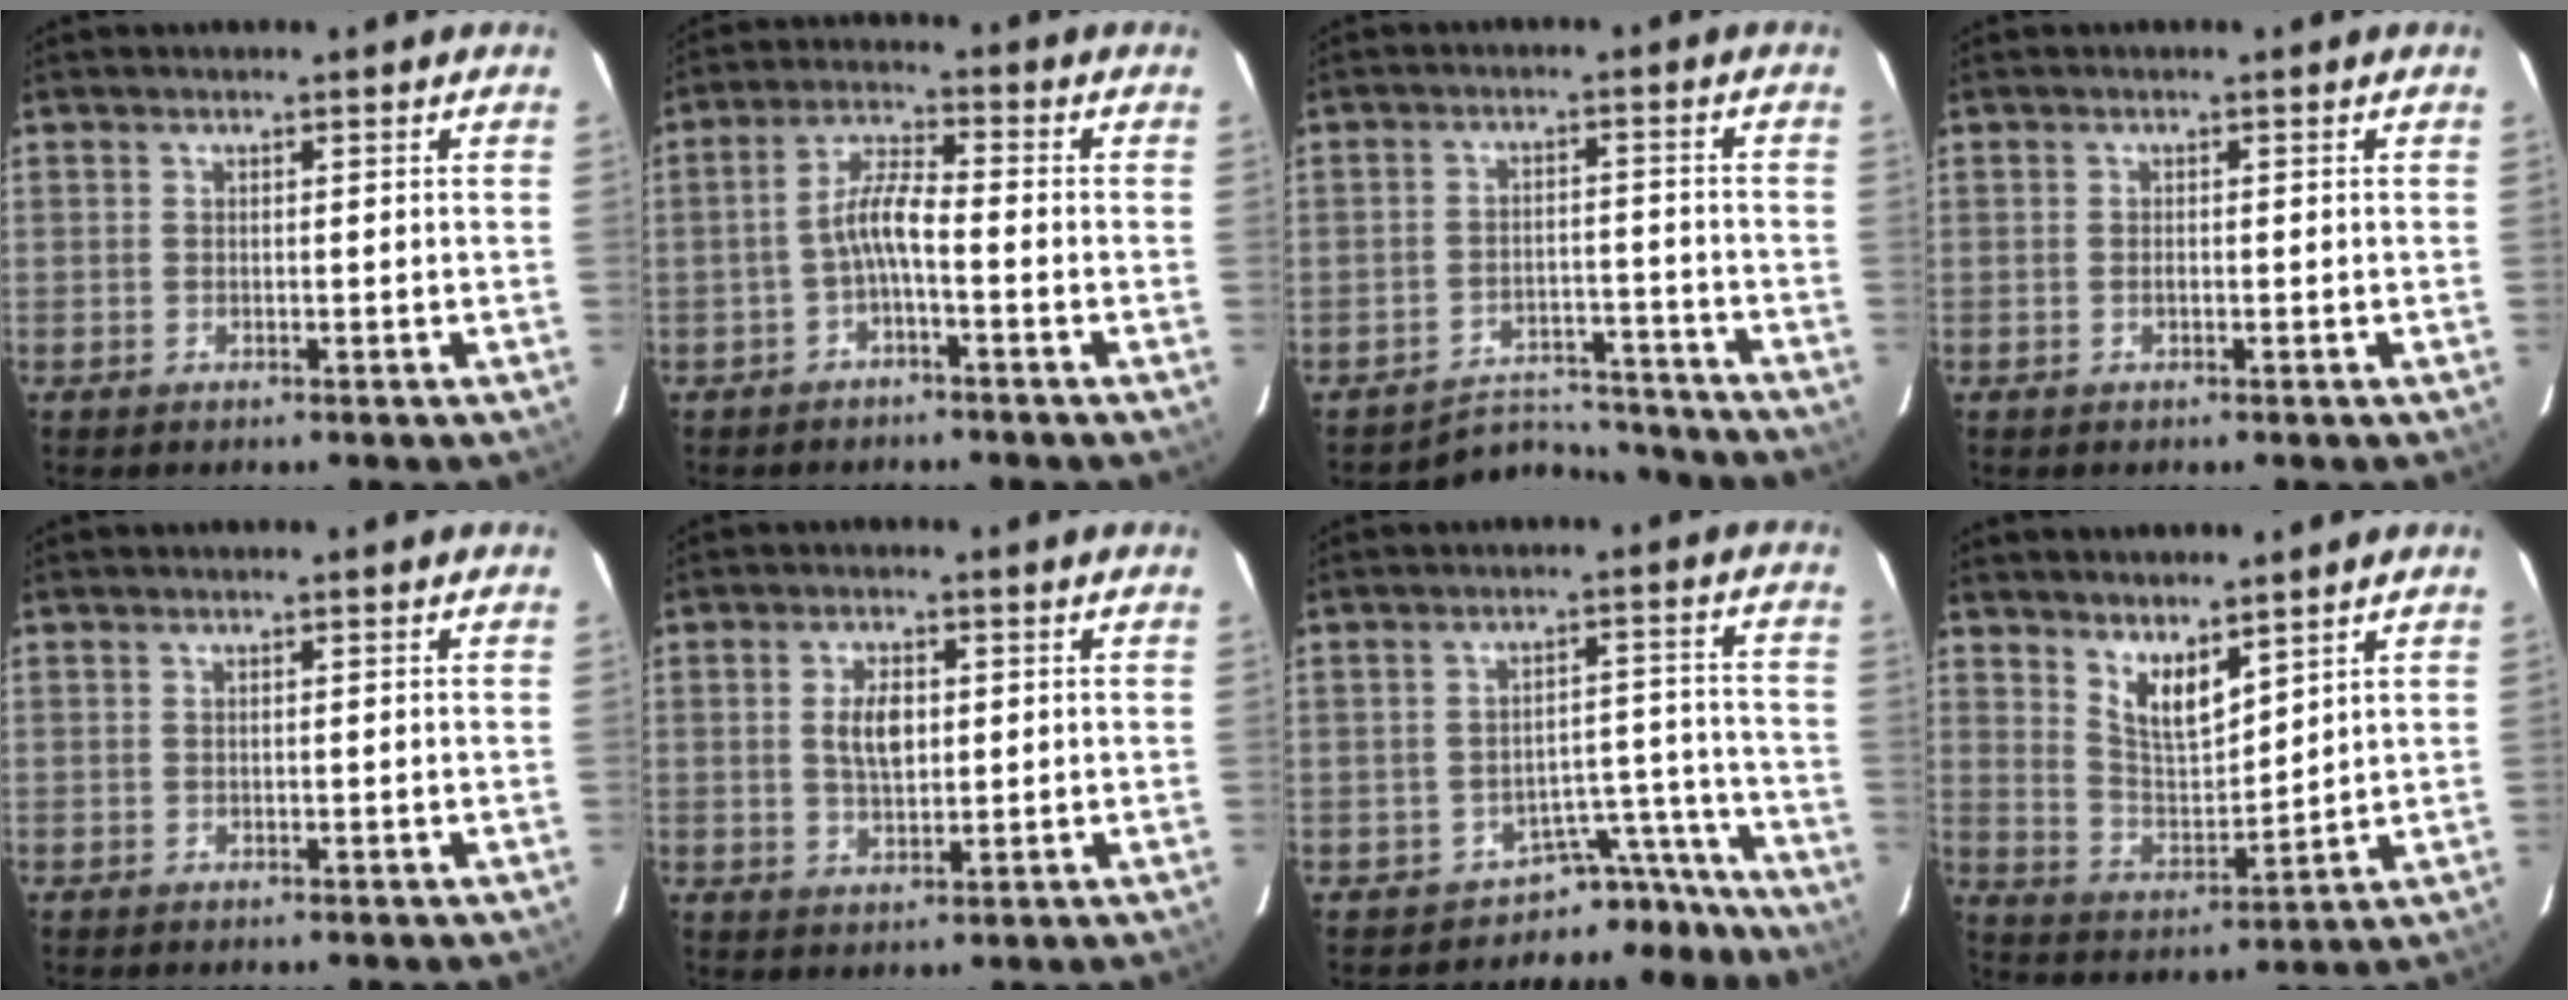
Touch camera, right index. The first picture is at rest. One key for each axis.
{"total": 4.8, "fx": -2.1, "fy": 0.8, "fz": 4.3, "tx": -0.094, "ty": 0.015, "tz": -0.040}
{"total": 10.0, "fx": -9.6, "fy": 2.8, "fz": 0.0, "tx": -0.010, "ty": 0.035, "tz": -0.134}
{"total": 0.6, "fx": -0.2, "fy": 0.3, "fz": 0.5, "tx": -0.010, "ty": 0.001, "tz": -0.005}
{"total": 0.0}
{"total": 5.4, "fx": 0.7, "fy": 2.9, "fz": 4.5, "tx": -0.082, "ty": 0.005, "tz": 0.016}
{"total": 10.2, "fx": -9.2, "fy": 4.0, "fz": -1.4, "tx": 0.053, "ty": 0.074, "tz": -0.127}
{"total": 8.1, "fx": 5.9, "fy": 2.8, "fz": 4.8, "tx": -0.082, "ty": -0.009, "tz": 0.117}